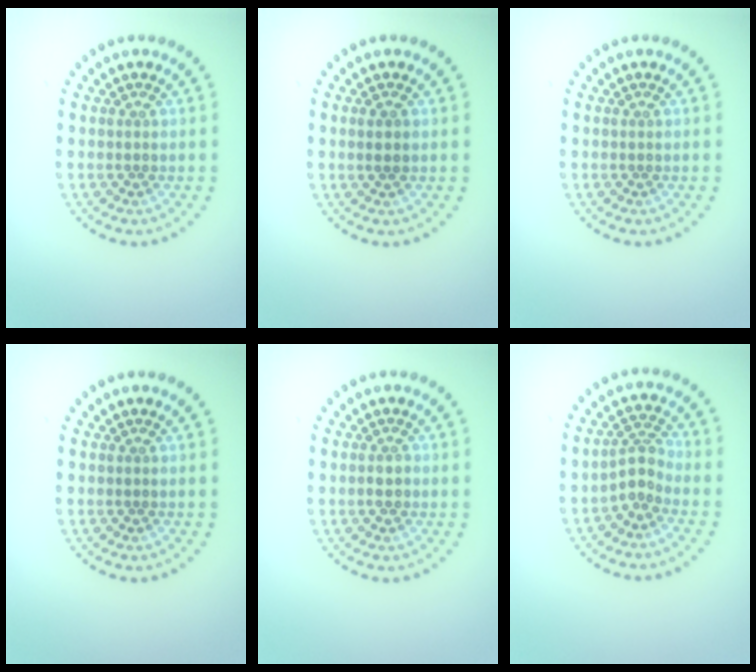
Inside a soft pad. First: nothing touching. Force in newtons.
{"total": 1.3, "press": 1.2, "slide": 0.4}
{"total": 0.0}
{"total": 0.0}
{"total": 1.2, "press": 1.1, "slide": 0.3}
{"total": 2.3, "press": 1.7, "slide": 1.6}